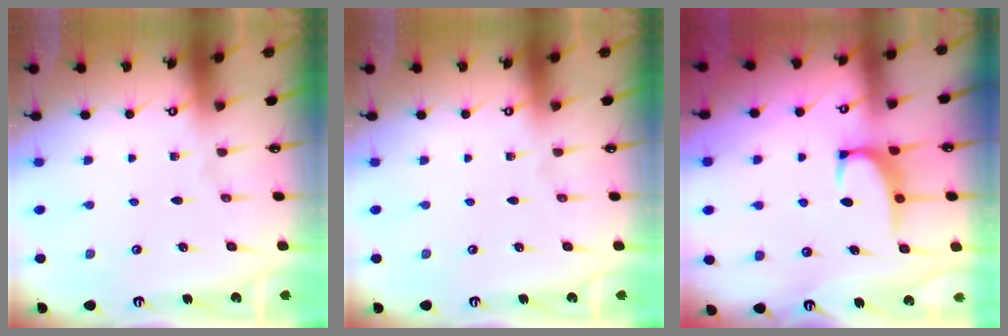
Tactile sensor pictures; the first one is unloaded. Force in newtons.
{"total": 0.0}
{"total": 2.3, "press": 2.3, "slide": 0.6}